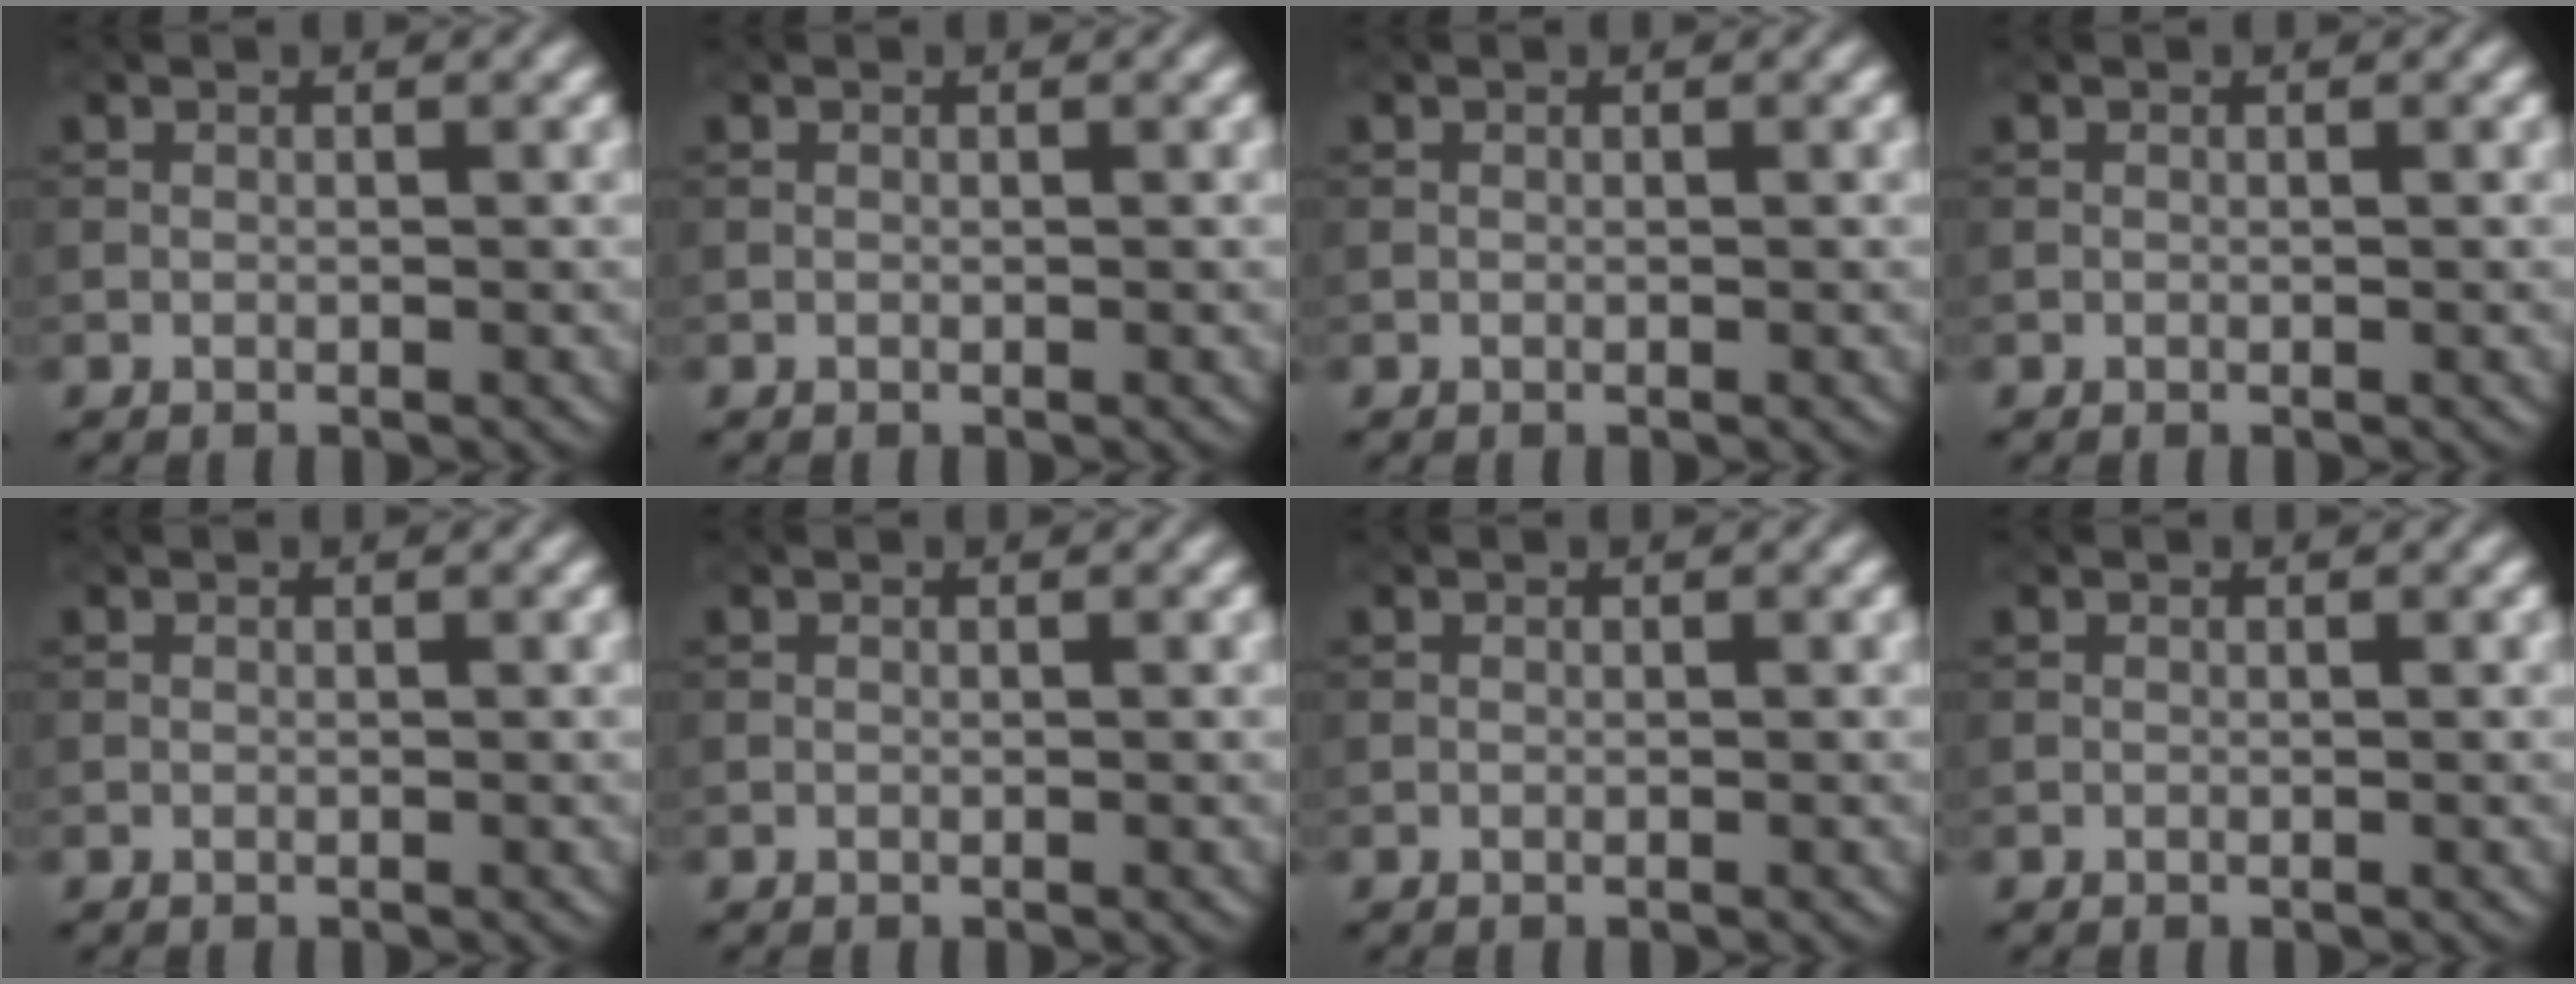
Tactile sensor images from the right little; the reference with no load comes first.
{"total": 0.0}
{"total": 0.0}
{"total": 0.0}
{"total": 0.0}
{"total": 0.0}
{"total": 0.0}
{"total": 0.0}